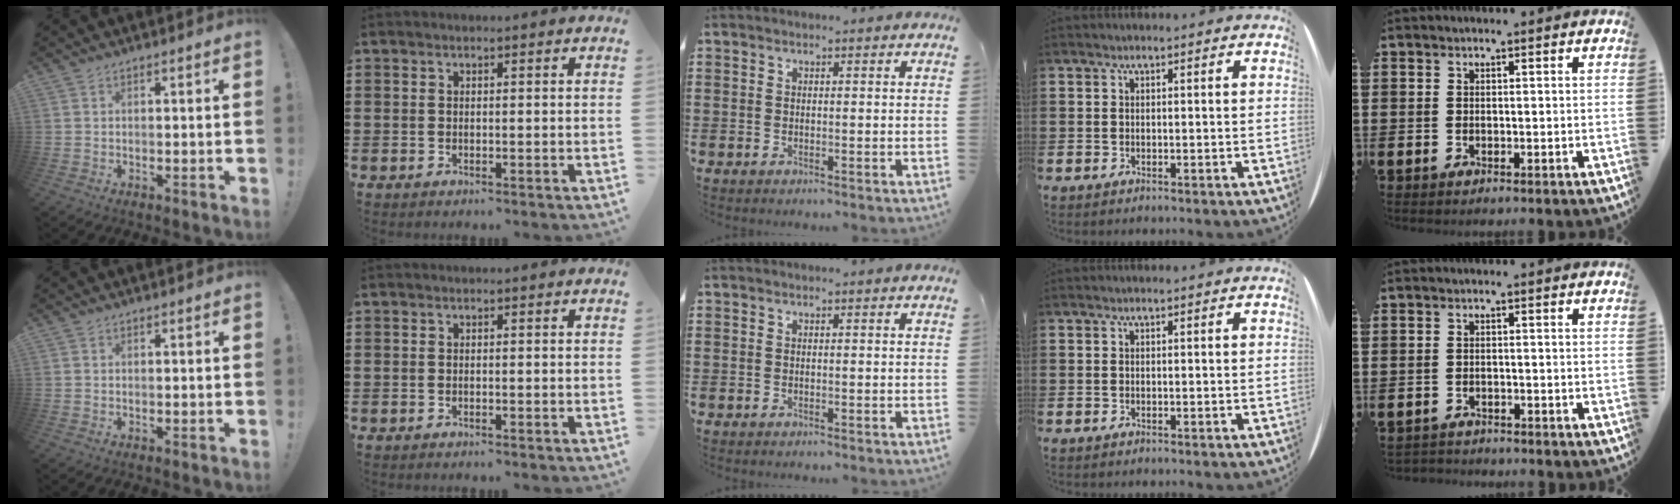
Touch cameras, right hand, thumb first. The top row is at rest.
{"little": {"total": 1.8, "force": [-1.8, 0.1, -0.2], "torque": [-0.001, 0.002, -0.040]}}